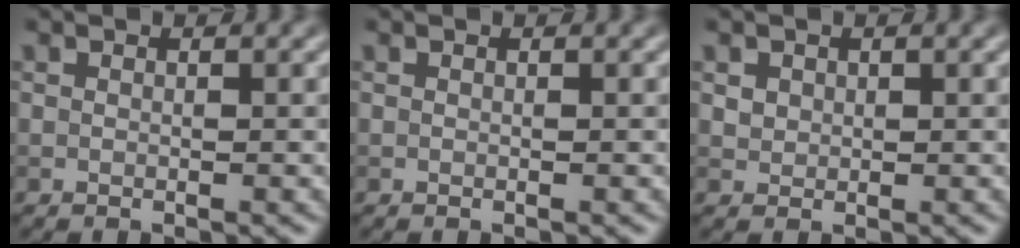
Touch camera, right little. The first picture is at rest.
{"total": 0.0}
{"total": 1.0, "force": [0.4, 0.9, 0.3], "torque": [-0.003, -0.005, 0.014]}